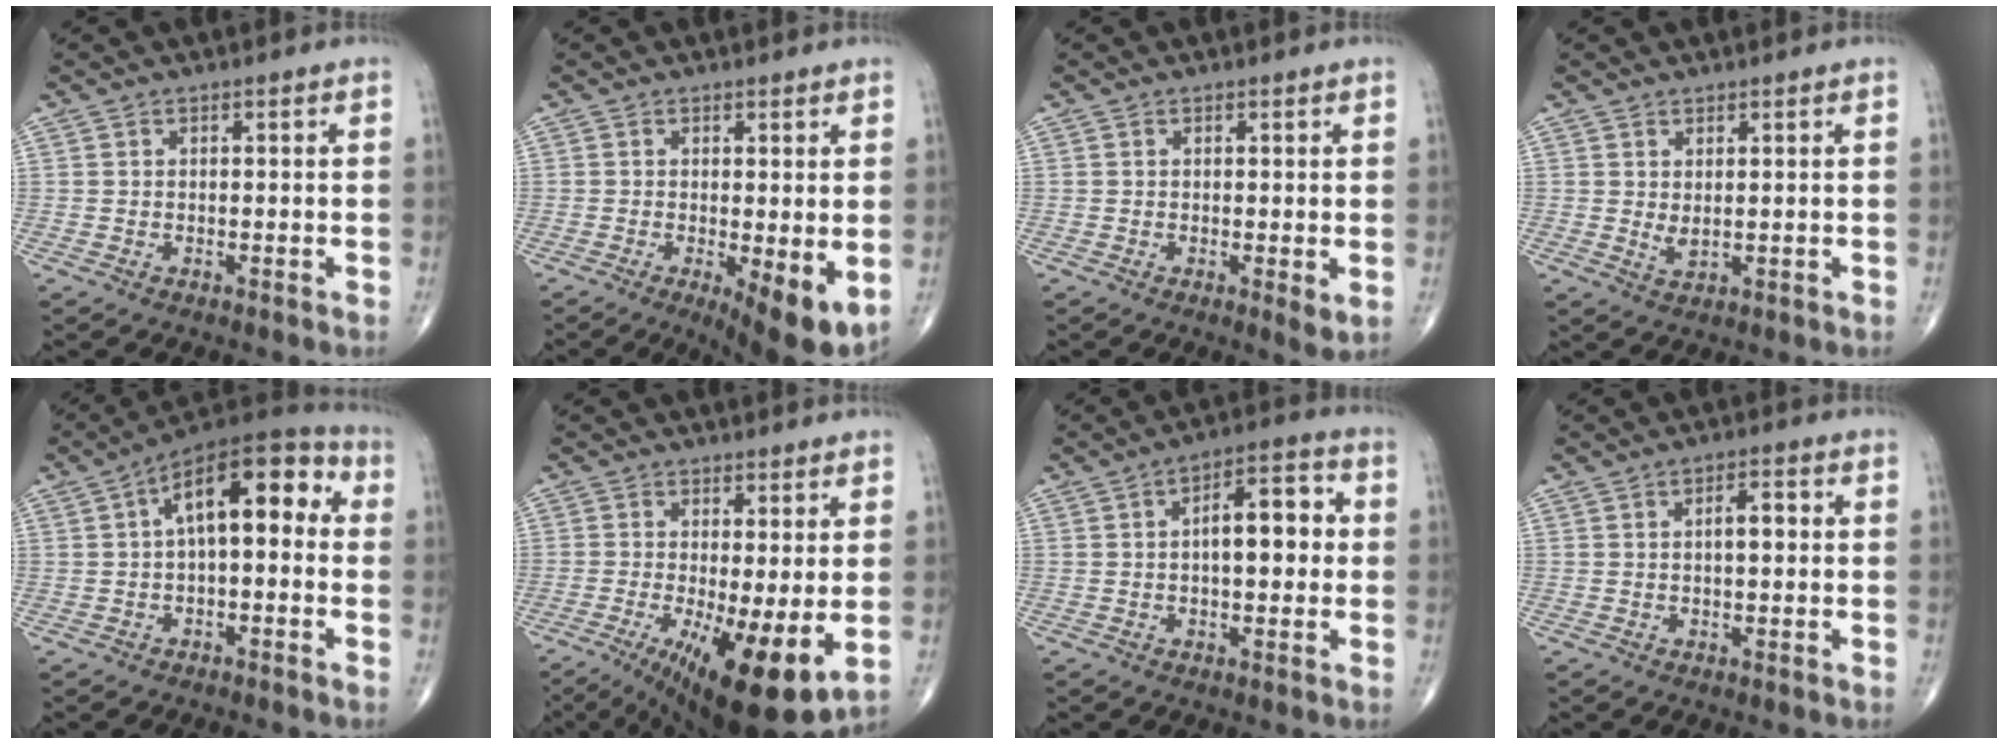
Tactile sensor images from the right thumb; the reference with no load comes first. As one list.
[{"total": 8.2, "force": [-1.7, 2.4, 7.6], "torque": [-0.108, -0.023, -0.023]}, {"total": 2.3, "force": [-0.1, 0.5, 2.2], "torque": [-0.033, -0.010, -0.004]}, {"total": 2.0, "force": [0.5, 0.9, 1.7], "torque": [-0.028, -0.010, 0.014]}, {"total": 14.8, "force": [2.1, 7.0, 12.9], "torque": [-0.170, 0.043, 0.023]}, {"total": 14.3, "force": [-3.5, 3.8, 13.3], "torque": [-0.200, -0.023, -0.041]}, {"total": 10.1, "force": [0.7, 4.6, 9.0], "torque": [-0.114, 0.024, 0.005]}, {"total": 3.7, "force": [0.3, 1.5, 3.3], "torque": [-0.049, 0.008, 0.003]}]